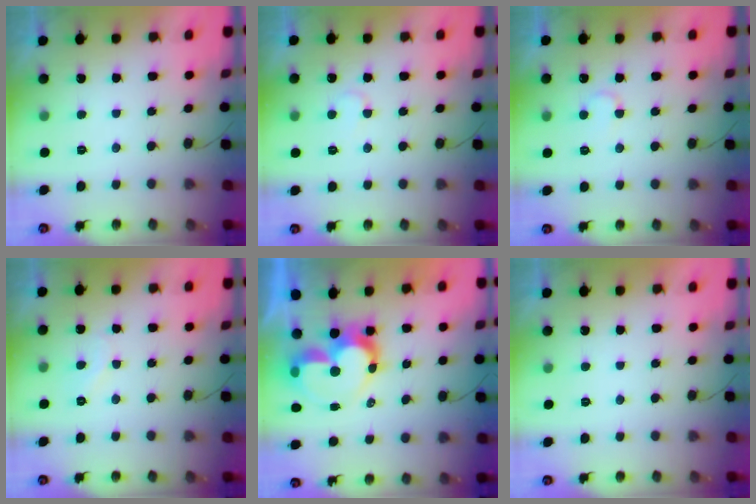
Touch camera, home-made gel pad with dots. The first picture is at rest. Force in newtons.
{"total": 3.3, "press": 3.2, "slide": 0.3}
{"total": 3.7, "press": 3.7, "slide": 0.5}
{"total": 4.6, "press": 4.5, "slide": 0.4}
{"total": 11.8, "press": 11.8, "slide": 1.2}
{"total": 1.7, "press": 1.7, "slide": 0.1}